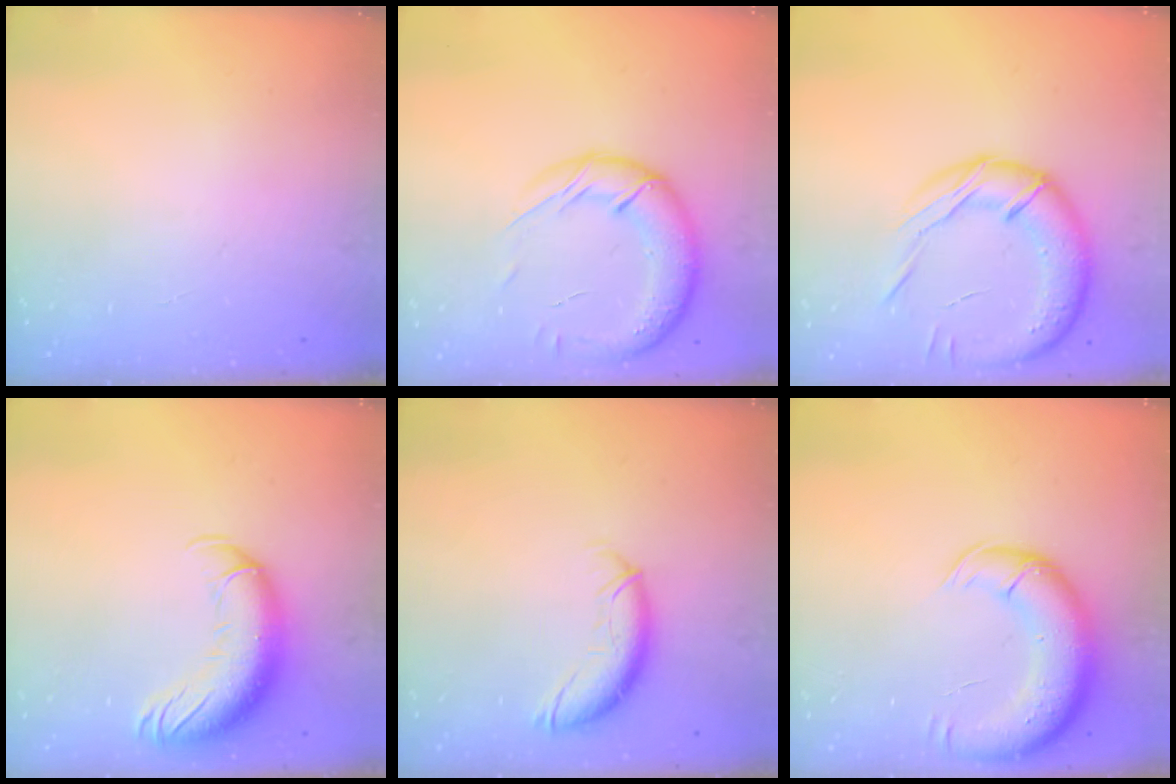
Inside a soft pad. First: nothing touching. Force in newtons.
{"total": 19.3, "press": 18.8, "slide": 4.3}
{"total": 17.7, "press": 17.4, "slide": 3.2}
{"total": 14.0, "press": 13.6, "slide": 3.3}
{"total": 10.5, "press": 10.5, "slide": 0.7}
{"total": 13.2, "press": 12.8, "slide": 3.3}